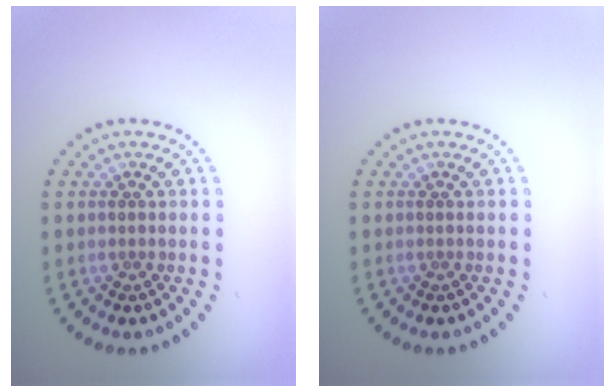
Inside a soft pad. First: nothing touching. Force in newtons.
{"total": 0.0}